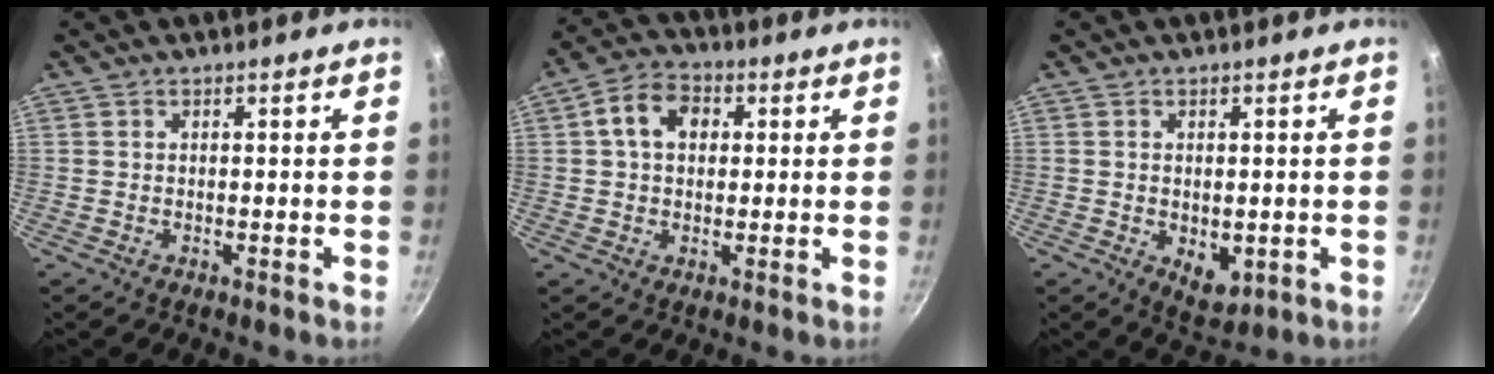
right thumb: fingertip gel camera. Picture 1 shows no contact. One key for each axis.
{"total": 8.1, "fx": 1.7, "fy": 5.9, "fz": 5.3, "tx": -0.071, "ty": 0.016, "tz": 0.017}
{"total": 5.5, "fx": -0.9, "fy": 3.6, "fz": 4.1, "tx": -0.049, "ty": -0.011, "tz": -0.004}